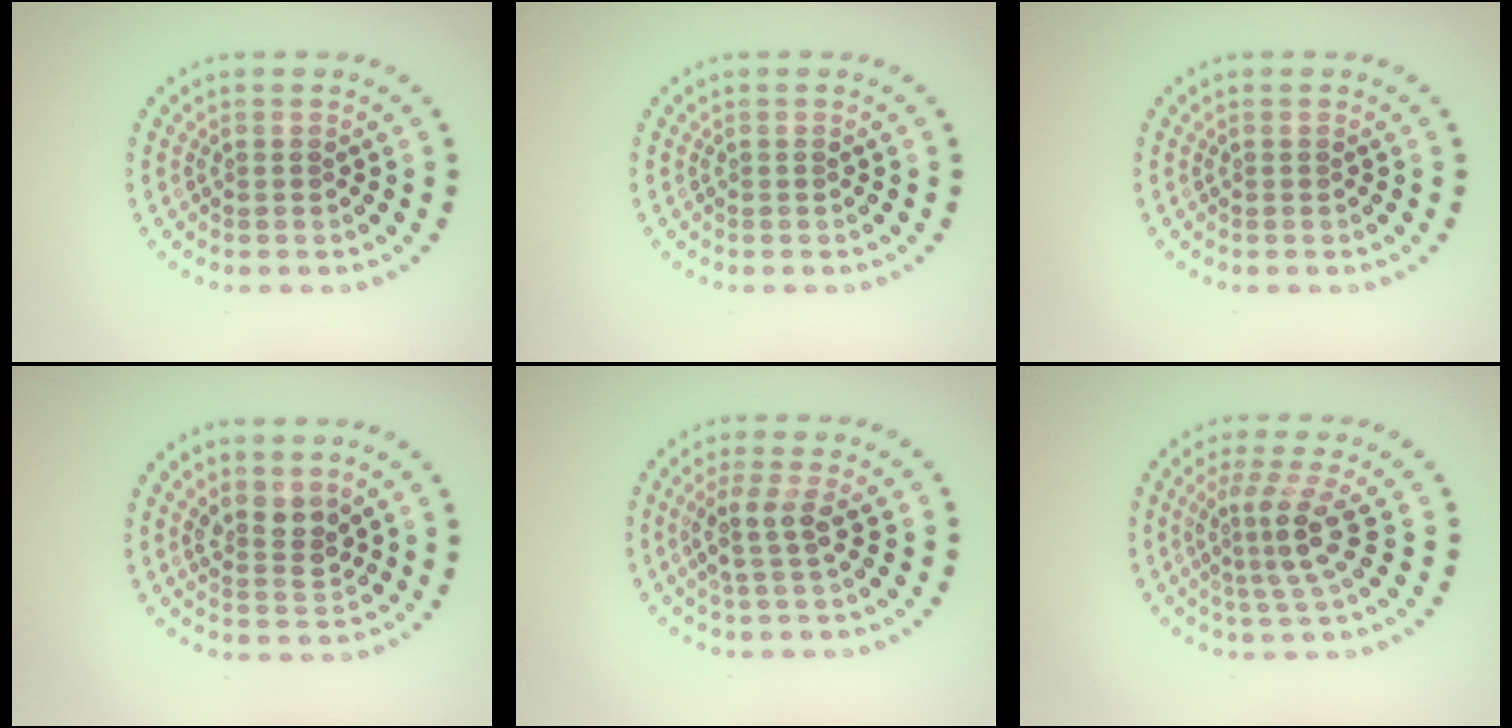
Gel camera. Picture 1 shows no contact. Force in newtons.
{"total": 0.0}
{"total": 0.0}
{"total": 2.7, "press": 2.3, "slide": 1.4}
{"total": 2.6, "press": 2.0, "slide": 1.6}
{"total": 3.6, "press": 2.6, "slide": 2.5}